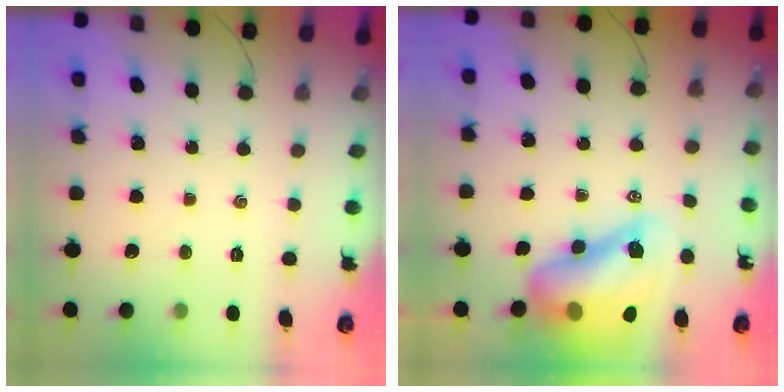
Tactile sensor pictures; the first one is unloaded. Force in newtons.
{"total": 16.0, "press": 15.4, "slide": 4.4}